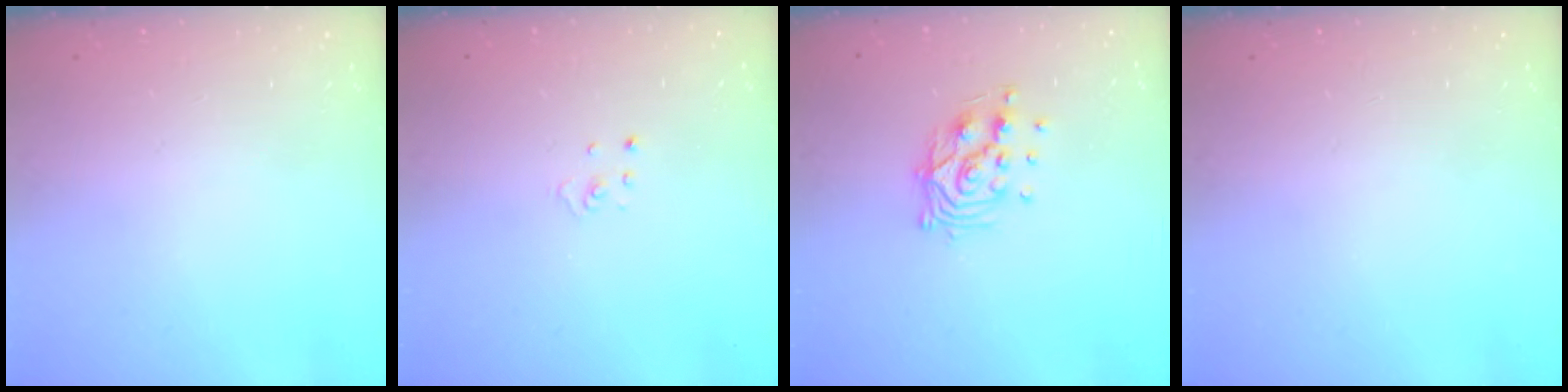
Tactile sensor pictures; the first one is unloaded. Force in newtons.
{"total": 1.1, "press": 1.1, "slide": 0.1}
{"total": 10.6, "press": 10.6, "slide": 0.9}
{"total": 0.0}